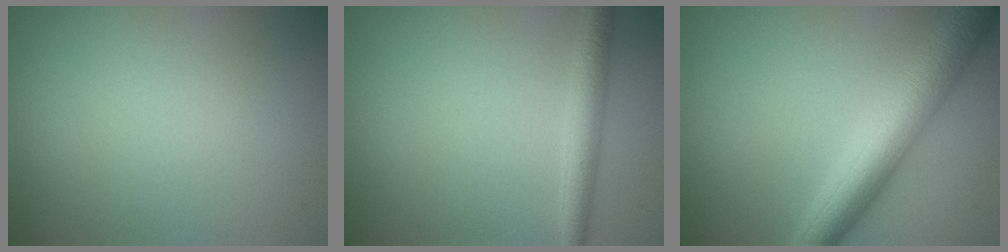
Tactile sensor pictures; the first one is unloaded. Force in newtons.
{"total": 2.6, "press": 2.6, "slide": 0.1}
{"total": 6.5, "press": 6.5, "slide": 0.2}